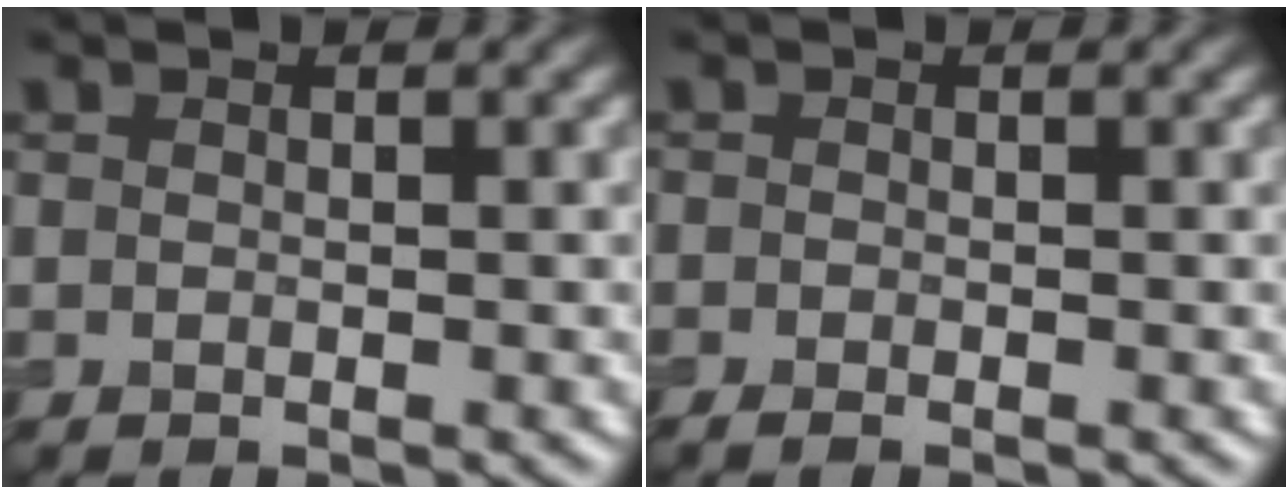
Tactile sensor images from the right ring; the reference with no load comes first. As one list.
[{"total": 0.9, "force": [-0.6, 0.2, 0.6], "torque": [-0.013, -0.005, -0.014]}]